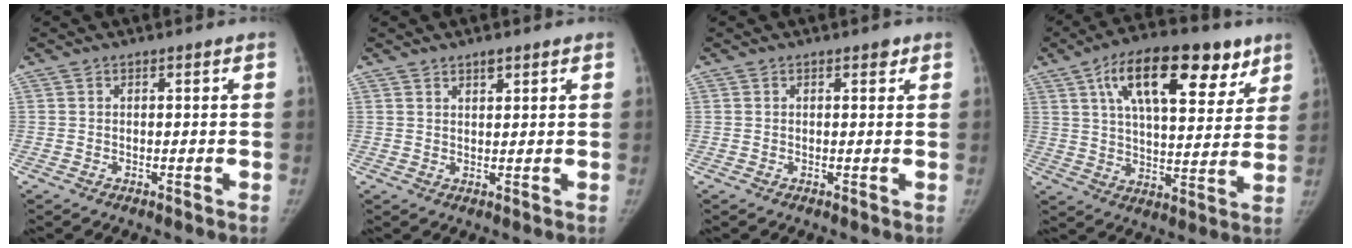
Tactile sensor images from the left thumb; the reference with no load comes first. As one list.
[{"total": 1.9, "force": [1.5, 0.8, 1.0], "torque": [-0.008, -0.009, 0.024]}, {"total": 1.0, "force": [0.6, 0.5, 0.6], "torque": [0.000, -0.002, 0.006]}, {"total": 21.3, "force": [10.8, 9.6, 15.6], "torque": [-0.208, -0.013, 0.174]}]